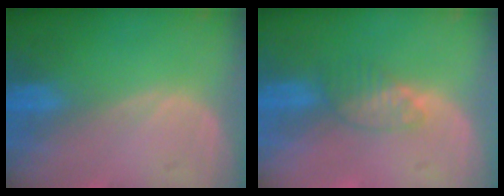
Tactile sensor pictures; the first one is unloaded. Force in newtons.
{"total": 3.3, "press": 3.1, "slide": 1.3}